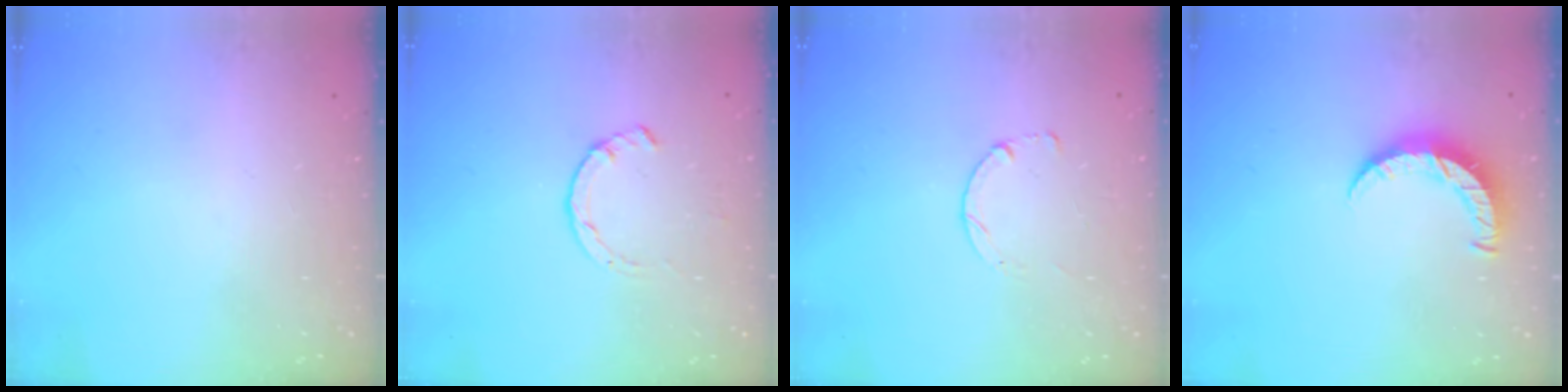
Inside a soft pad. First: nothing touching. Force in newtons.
{"total": 2.8, "press": 2.8, "slide": 0.4}
{"total": 0.0}
{"total": 7.5, "press": 7.4, "slide": 0.4}